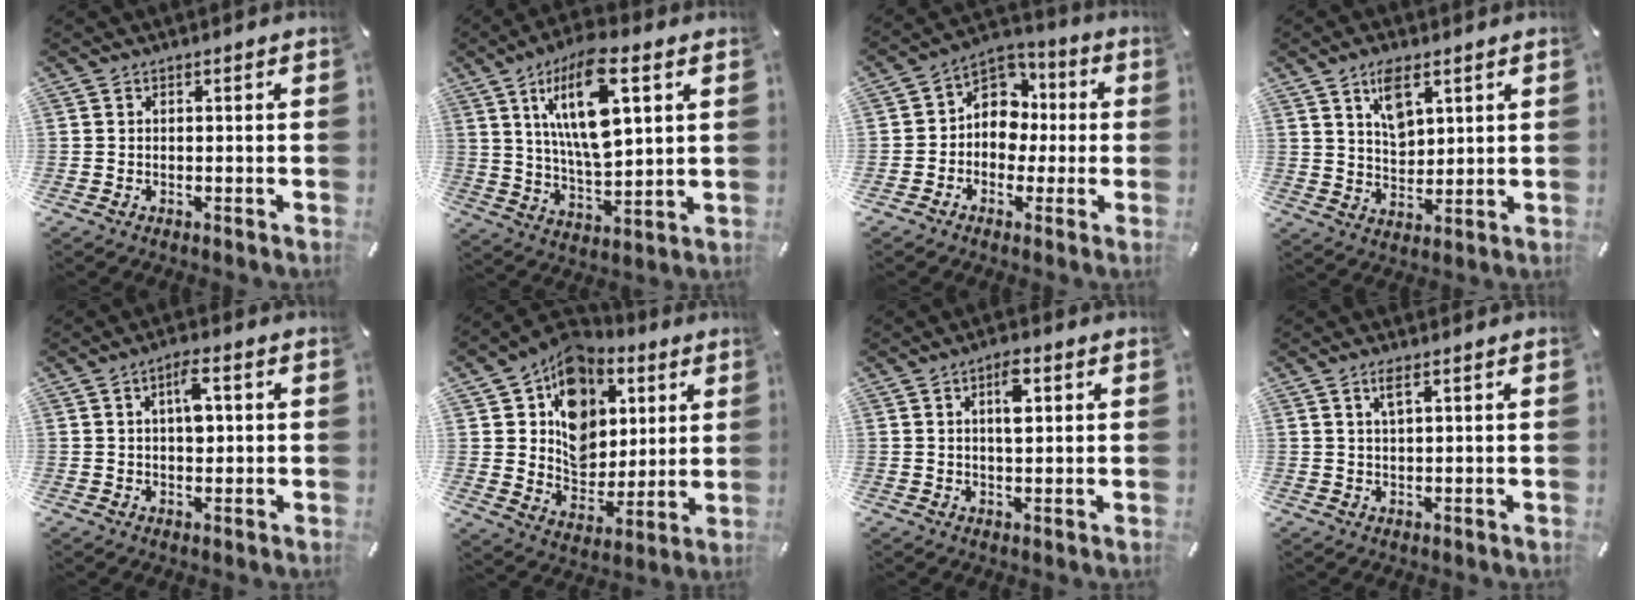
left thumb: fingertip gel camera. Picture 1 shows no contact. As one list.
[{"total": 17.0, "force": [7.1, 6.5, 14.0], "torque": [-0.277, -0.015, 0.114]}, {"total": 10.4, "force": [0.1, 9.3, 4.6], "torque": [-0.089, 0.010, 0.005]}, {"total": 7.5, "force": [4.4, 4.2, 4.3], "torque": [-0.067, -0.017, 0.075]}, {"total": 5.6, "force": [1.3, 2.8, 4.7], "torque": [-0.073, 0.001, 0.016]}, {"total": 14.8, "force": [5.3, 12.1, 6.7], "torque": [-0.097, -0.035, 0.101]}, {"total": 5.5, "force": [1.7, 2.2, 4.7], "torque": [-0.076, -0.001, 0.022]}, {"total": 3.1, "force": [1.6, 0.7, 2.6], "torque": [-0.056, 0.004, 0.028]}]